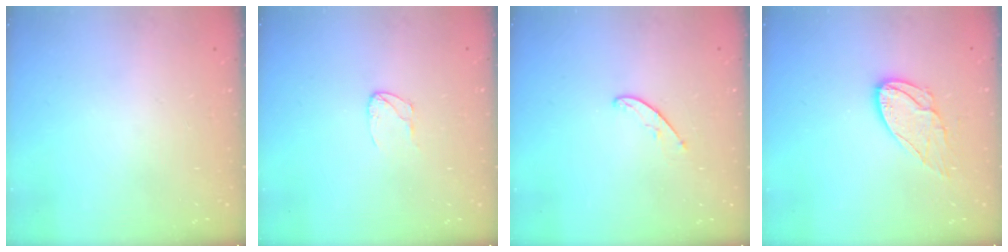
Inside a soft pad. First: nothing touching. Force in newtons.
{"total": 3.9, "press": 3.9, "slide": 0.3}
{"total": 5.1, "press": 5.0, "slide": 0.4}
{"total": 9.8, "press": 9.8, "slide": 0.4}